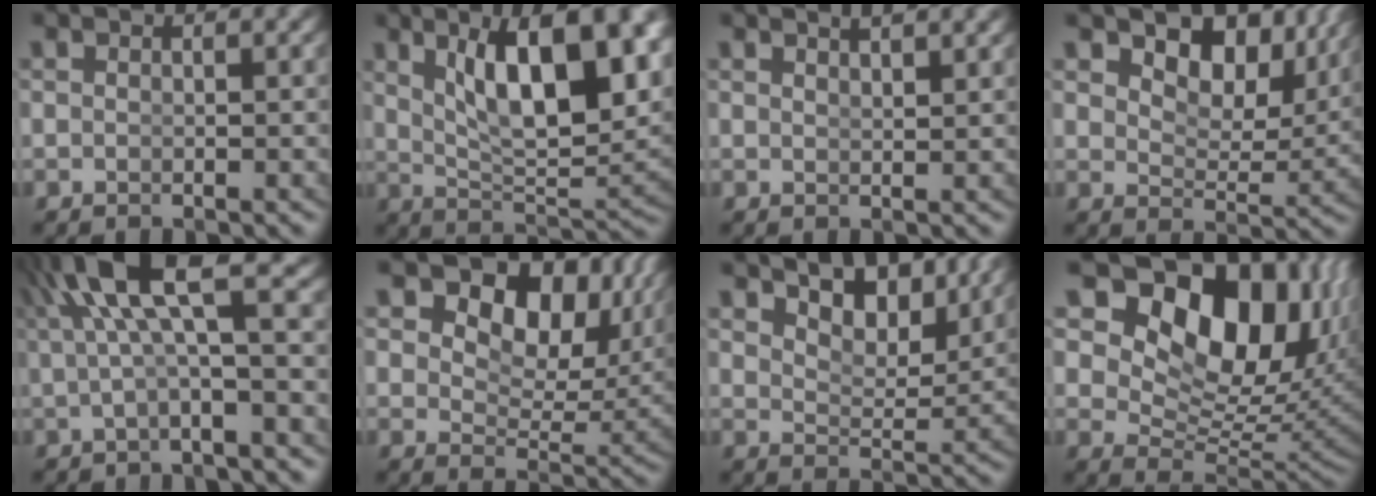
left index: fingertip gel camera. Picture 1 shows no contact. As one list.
[{"total": 10.9, "force": [3.1, 4.0, 9.7], "torque": [-0.133, -0.005, 0.057]}, {"total": 2.2, "force": [1.9, -0.4, 1.0], "torque": [-0.010, -0.007, 0.037]}, {"total": 7.1, "force": [4.6, 3.1, 4.4], "torque": [-0.076, -0.012, 0.078]}, {"total": 5.5, "force": [2.1, 1.0, 5.0], "torque": [-0.085, 0.012, 0.031]}, {"total": 14.1, "force": [5.8, 8.4, 9.8], "torque": [-0.144, 0.015, 0.081]}, {"total": 6.9, "force": [5.4, 2.4, 3.7], "torque": [-0.055, -0.005, 0.086]}, {"total": 18.8, "force": [5.8, 12.0, 13.3], "torque": [-0.219, 0.002, 0.087]}]